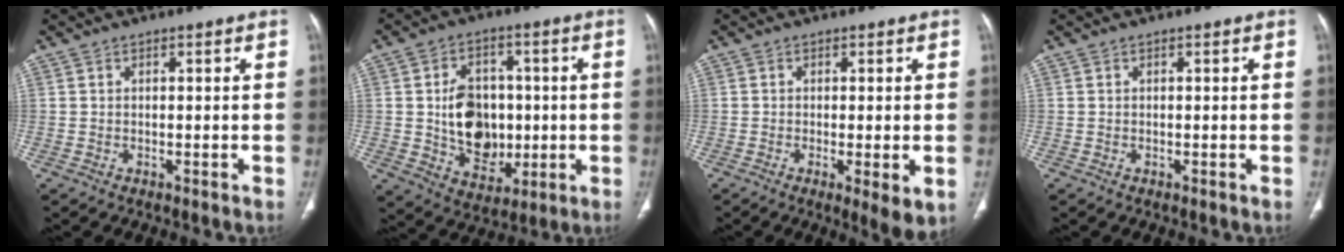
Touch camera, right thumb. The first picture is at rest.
{"total": 13.4, "force": [-0.2, 10.1, 8.8], "torque": [-0.100, 0.003, 0.011]}
{"total": 5.8, "force": [-1.5, 1.3, 5.4], "torque": [-0.087, -0.018, -0.022]}
{"total": 0.0}